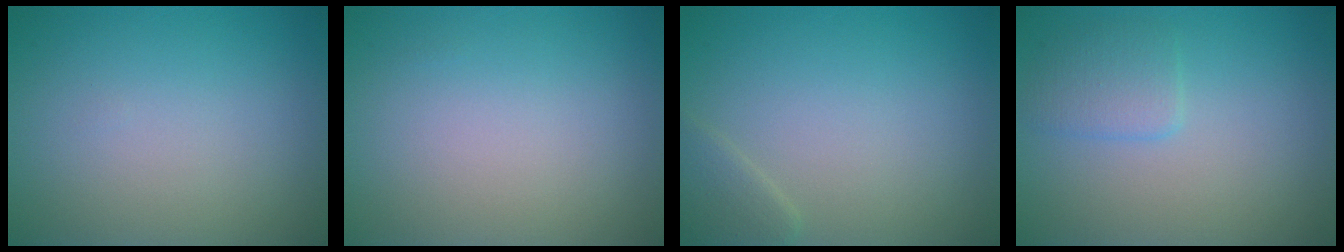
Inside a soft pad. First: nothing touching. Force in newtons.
{"total": 0.0}
{"total": 1.5, "press": 1.5, "slide": 0.1}
{"total": 2.0, "press": 2.0, "slide": 0.1}